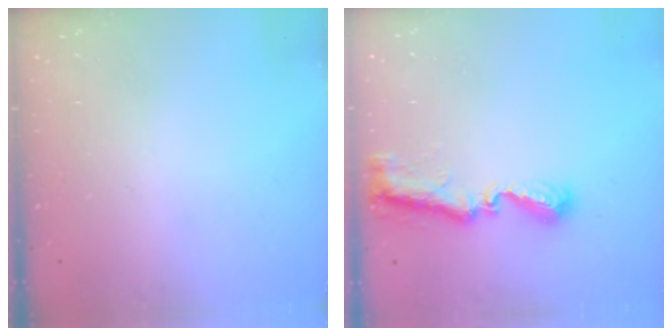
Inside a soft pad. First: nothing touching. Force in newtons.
{"total": 8.8, "press": 8.8, "slide": 0.7}